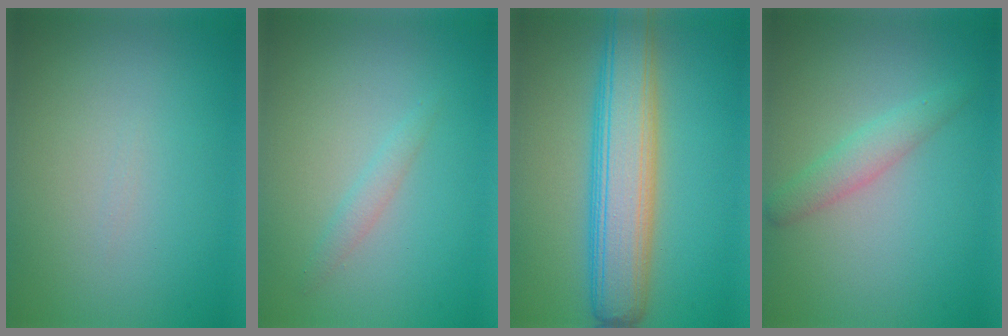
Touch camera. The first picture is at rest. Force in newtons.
{"total": 1.1, "press": 1.1, "slide": 0.1}
{"total": 8.1, "press": 8.1, "slide": 0.3}
{"total": 2.1, "press": 2.1, "slide": 0.0}